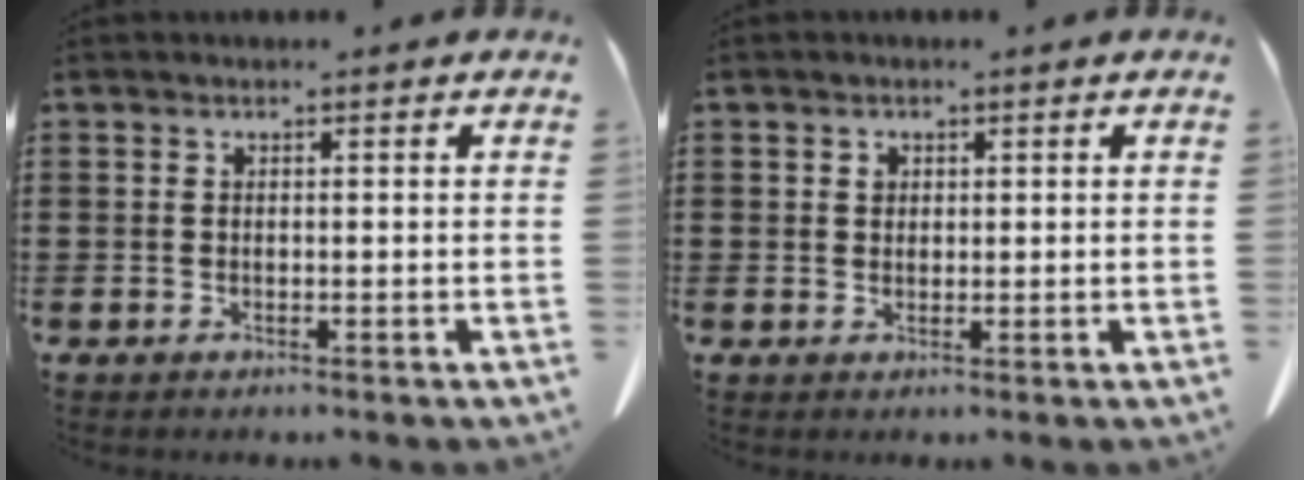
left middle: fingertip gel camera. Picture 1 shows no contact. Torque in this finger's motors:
{"motor_torque": [-0.98, 1.15, -0.52, -0.20]}